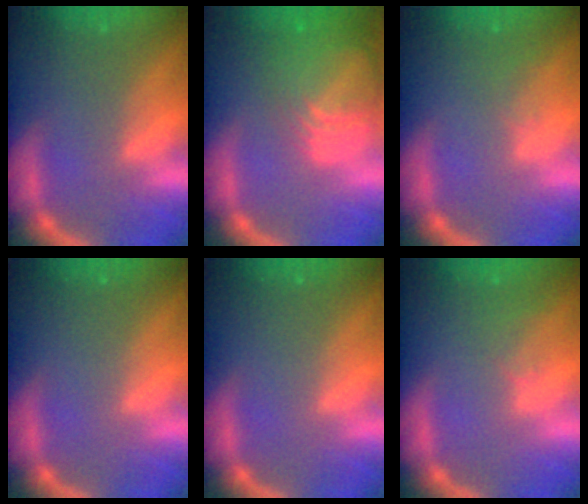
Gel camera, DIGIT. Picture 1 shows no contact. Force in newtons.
{"total": 10.0}
{"total": 1.0}
{"total": 0.0}
{"total": 0.0}
{"total": 1.5}